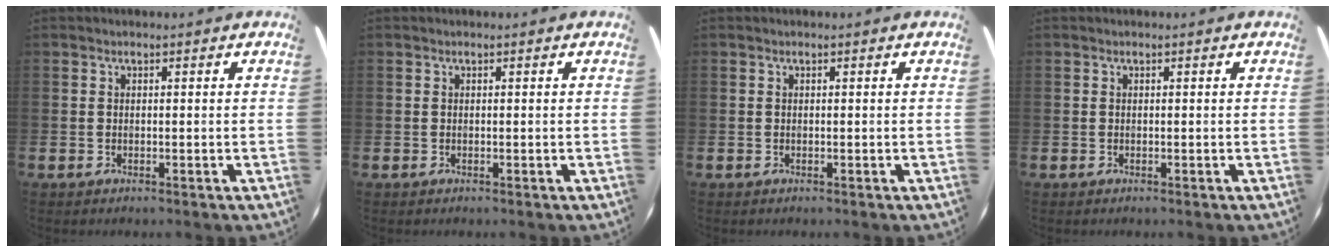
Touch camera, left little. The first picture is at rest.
{"total": 0.0}
{"total": 0.0}
{"total": 0.0}